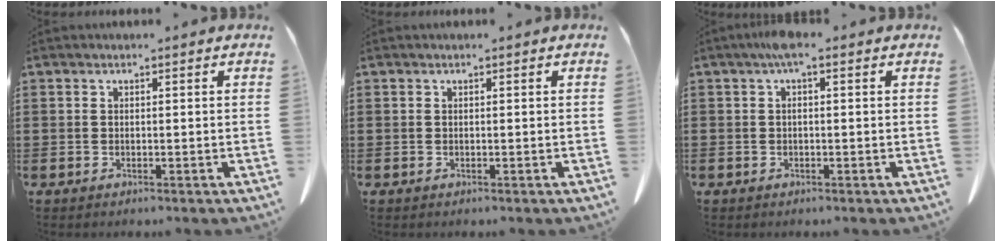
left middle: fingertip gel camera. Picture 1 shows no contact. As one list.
[{"total": 0.0}, {"total": 1.6, "force": [-0.3, 0.3, 1.6], "torque": [-0.031, 0.002, -0.005]}]